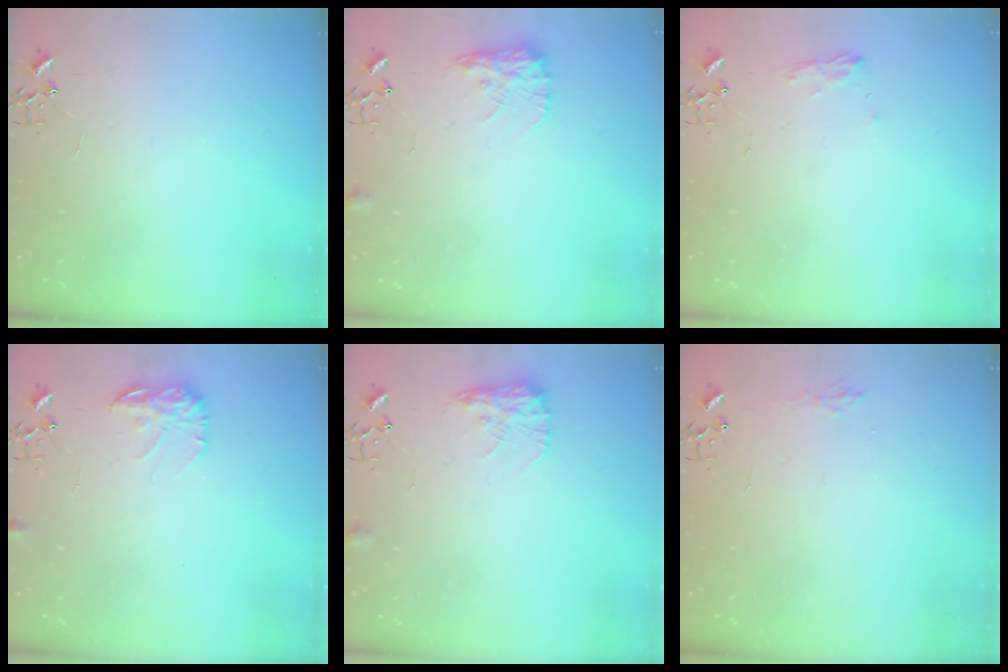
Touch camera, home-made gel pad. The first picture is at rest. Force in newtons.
{"total": 10.9, "press": 10.9, "slide": 0.5}
{"total": 8.0, "press": 8.0, "slide": 0.8}
{"total": 9.5, "press": 9.5, "slide": 0.2}
{"total": 10.9, "press": 10.9, "slide": 0.5}
{"total": 8.6, "press": 8.6, "slide": 0.4}